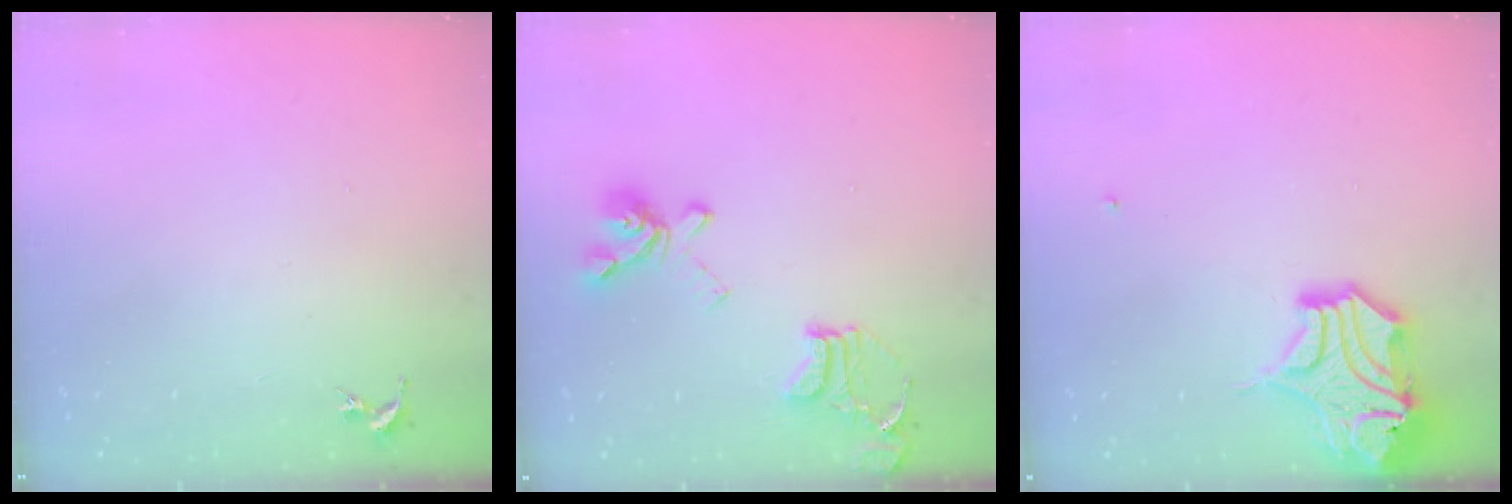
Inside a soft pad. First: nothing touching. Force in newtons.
{"total": 17.6, "press": 17.5, "slide": 1.6}
{"total": 15.3, "press": 15.2, "slide": 2.2}